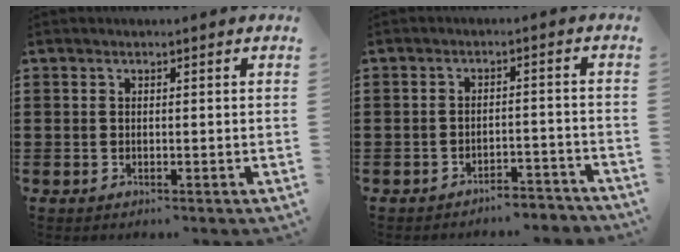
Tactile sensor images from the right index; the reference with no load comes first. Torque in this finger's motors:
{"motor_torque": [1.07, 1.07, 0.02, -0.02]}